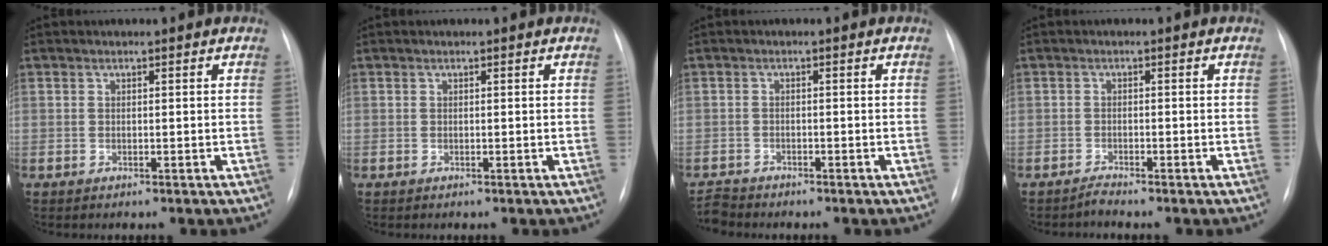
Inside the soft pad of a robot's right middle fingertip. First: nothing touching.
{"total": 0.0}
{"total": 2.5, "force": [-2.5, 0.4, -0.2], "torque": [0.003, -0.012, -0.045]}
{"total": 1.1, "force": [-1.1, -0.3, 0.0], "torque": [0.000, -0.005, -0.019]}